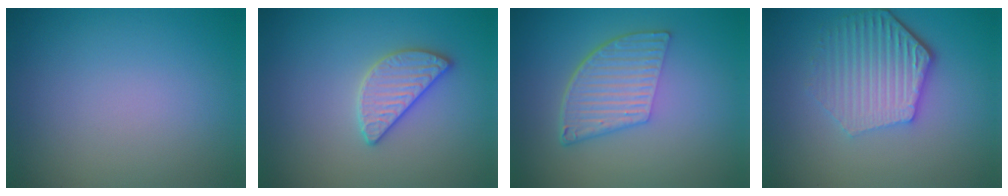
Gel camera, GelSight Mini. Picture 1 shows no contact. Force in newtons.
{"total": 2.8, "press": 2.8, "slide": 0.2}
{"total": 5.9, "press": 3.9, "slide": 4.4}
{"total": 5.8, "press": 4.4, "slide": 3.8}